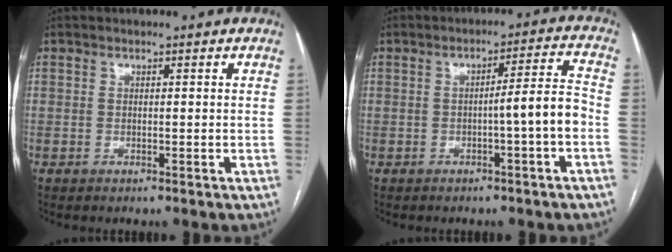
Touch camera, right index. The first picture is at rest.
{"total": 5.8, "force": [-1.8, -0.6, 5.5], "torque": [-0.076, 0.014, -0.025]}